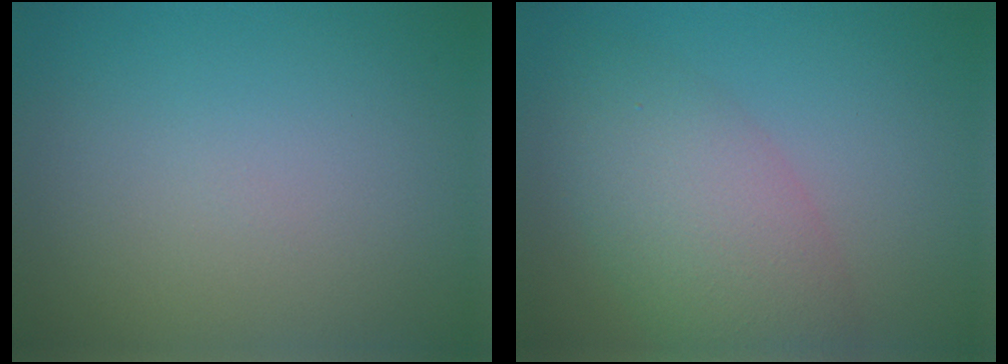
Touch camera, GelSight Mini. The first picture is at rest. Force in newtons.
{"total": 6.0, "press": 6.0, "slide": 0.1}